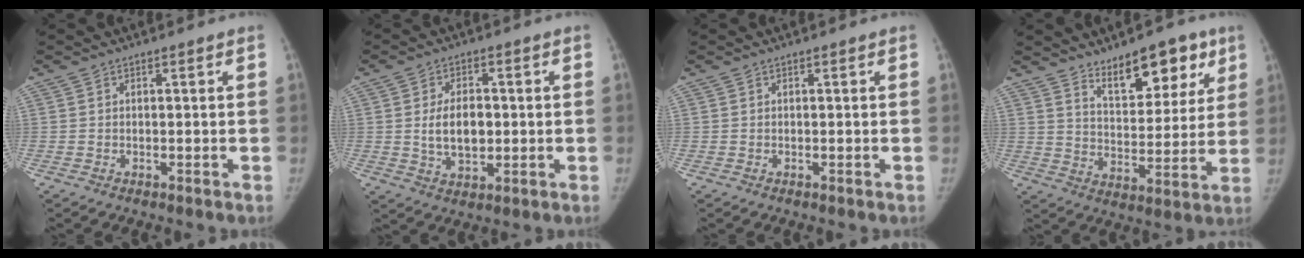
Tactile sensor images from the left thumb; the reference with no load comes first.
{"total": 7.7, "force": [0.0, 4.8, 6.0], "torque": [-0.089, -0.001, 0.006]}
{"total": 0.0}
{"total": 13.7, "force": [8.8, 6.3, 8.3], "torque": [-0.076, -0.050, 0.139]}